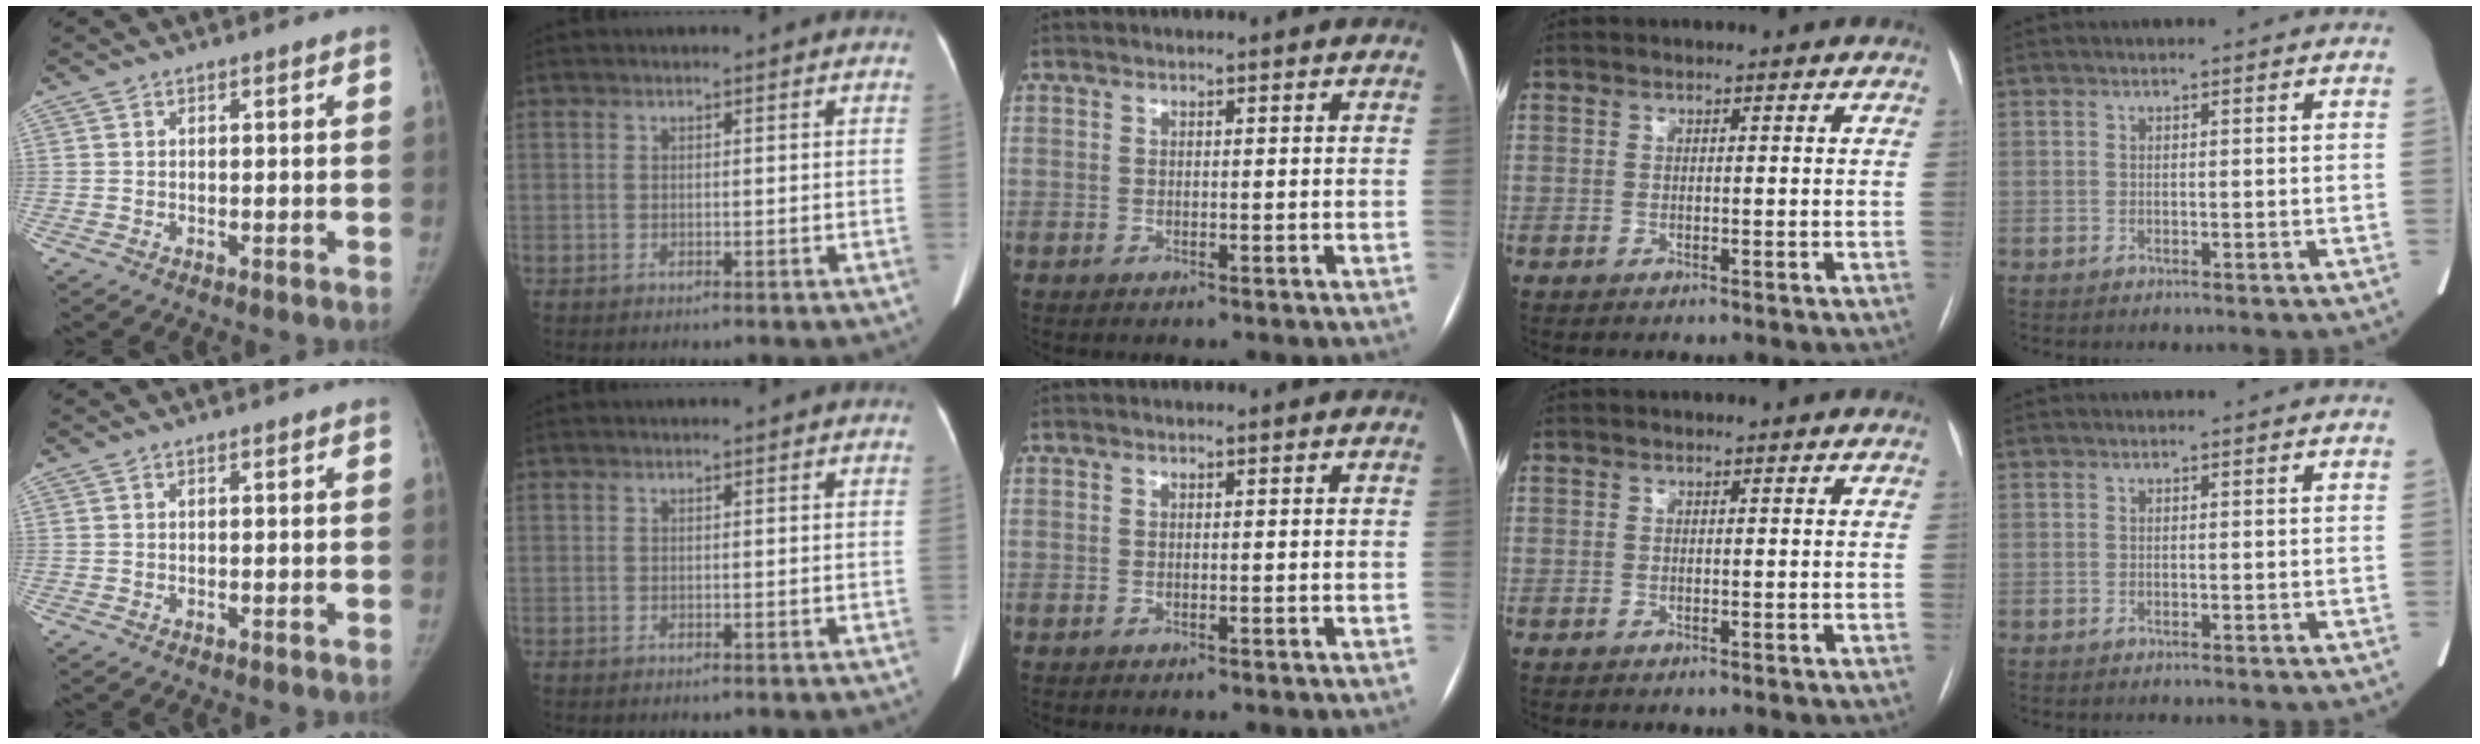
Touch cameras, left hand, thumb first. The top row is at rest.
{}